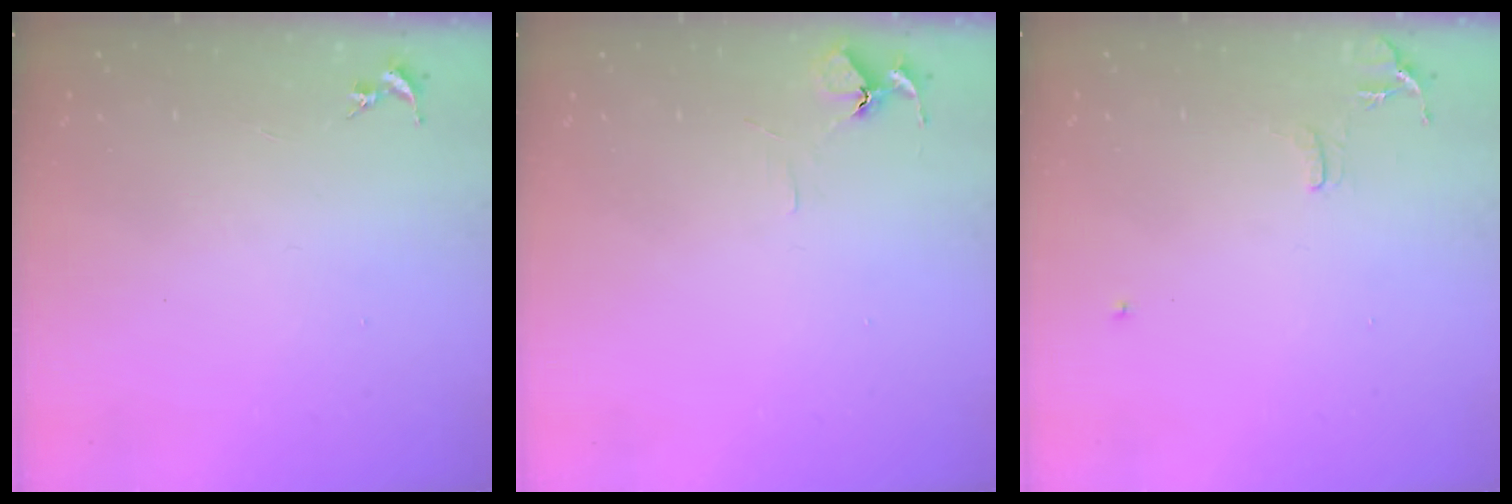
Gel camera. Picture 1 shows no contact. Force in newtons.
{"total": 5.8, "press": 5.8, "slide": 0.6}
{"total": 8.1, "press": 8.0, "slide": 0.7}